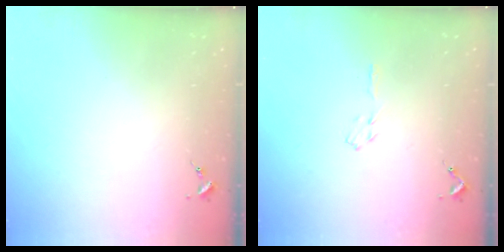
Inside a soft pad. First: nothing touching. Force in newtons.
{"total": 3.5, "press": 3.5, "slide": 0.4}